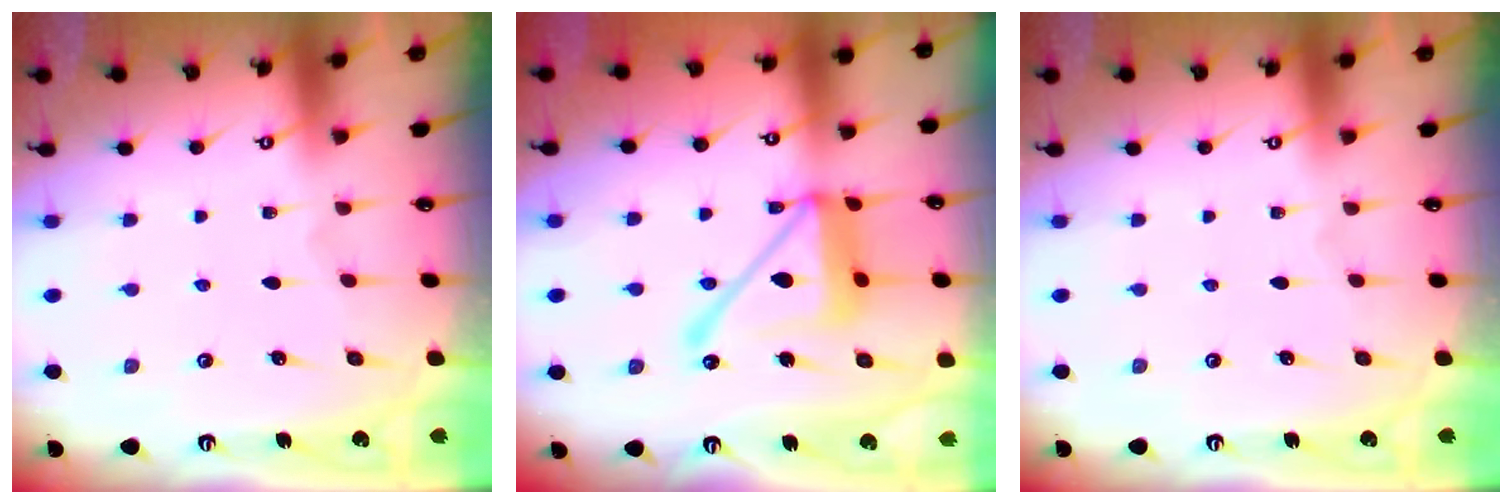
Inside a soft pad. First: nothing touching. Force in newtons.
{"total": 17.0, "press": 16.9, "slide": 1.6}
{"total": 0.0}